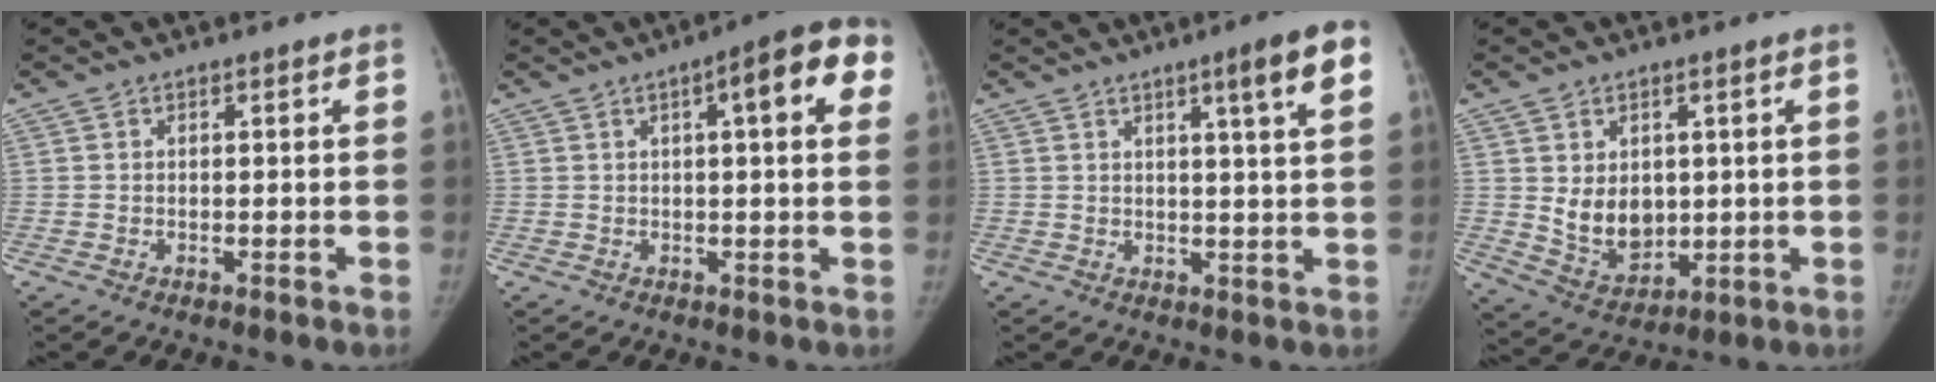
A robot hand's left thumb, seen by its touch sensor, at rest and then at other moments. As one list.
[{"total": 10.4, "force": [3.4, 2.9, 9.4], "torque": [-0.094, 0.015, 0.029]}, {"total": 7.4, "force": [3.6, 0.1, 6.5], "torque": [-0.089, -0.013, 0.049]}, {"total": 8.6, "force": [1.1, 6.4, 5.6], "torque": [-0.059, -0.023, 0.043]}]